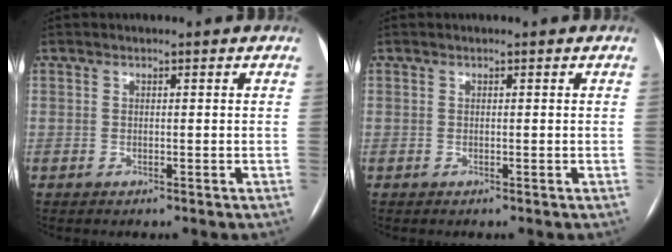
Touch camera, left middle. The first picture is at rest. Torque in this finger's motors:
{"motor_torque": [-0.13, -0.13, 0.00, 0.00]}